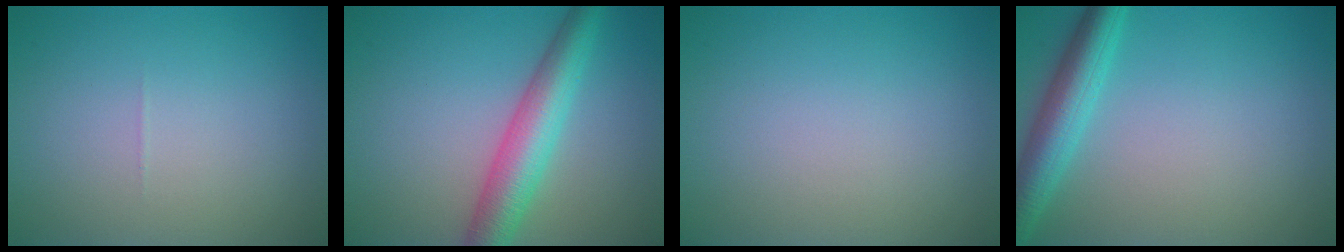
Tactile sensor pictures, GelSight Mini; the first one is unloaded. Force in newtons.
{"total": 5.6, "press": 5.6, "slide": 0.1}
{"total": 0.0}
{"total": 4.5, "press": 4.4, "slide": 0.2}